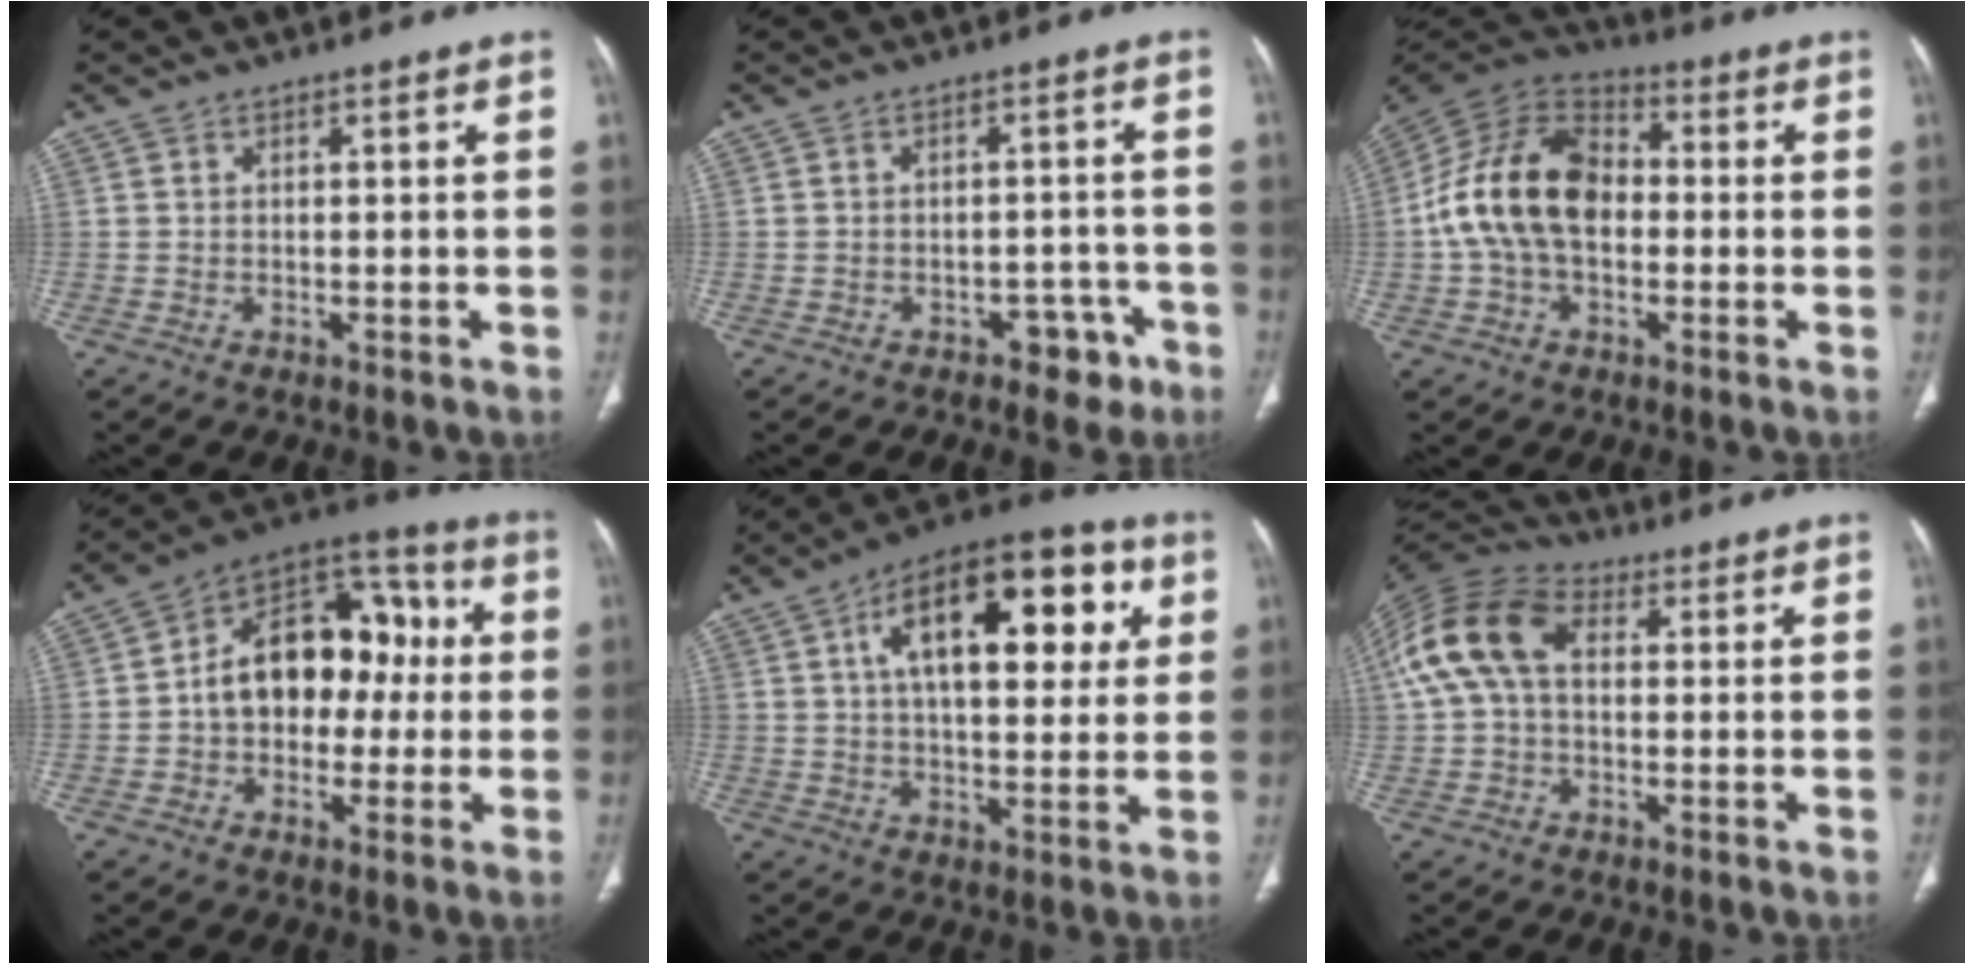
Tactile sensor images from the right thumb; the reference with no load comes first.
{"total": 5.1, "force": [-2.9, 3.4, 2.4], "torque": [-0.005, 0.029, -0.034]}
{"total": 17.4, "force": [-0.6, 11.6, 12.9], "torque": [-0.234, 0.036, -0.019]}
{"total": 18.0, "force": [0.5, 12.4, 13.1], "torque": [-0.154, 0.050, -0.001]}
{"total": 22.1, "force": [6.8, 10.7, 18.1], "torque": [-0.237, 0.013, 0.094]}
{"total": 14.4, "force": [2.5, 9.5, 10.5], "torque": [-0.217, 0.040, 0.039]}